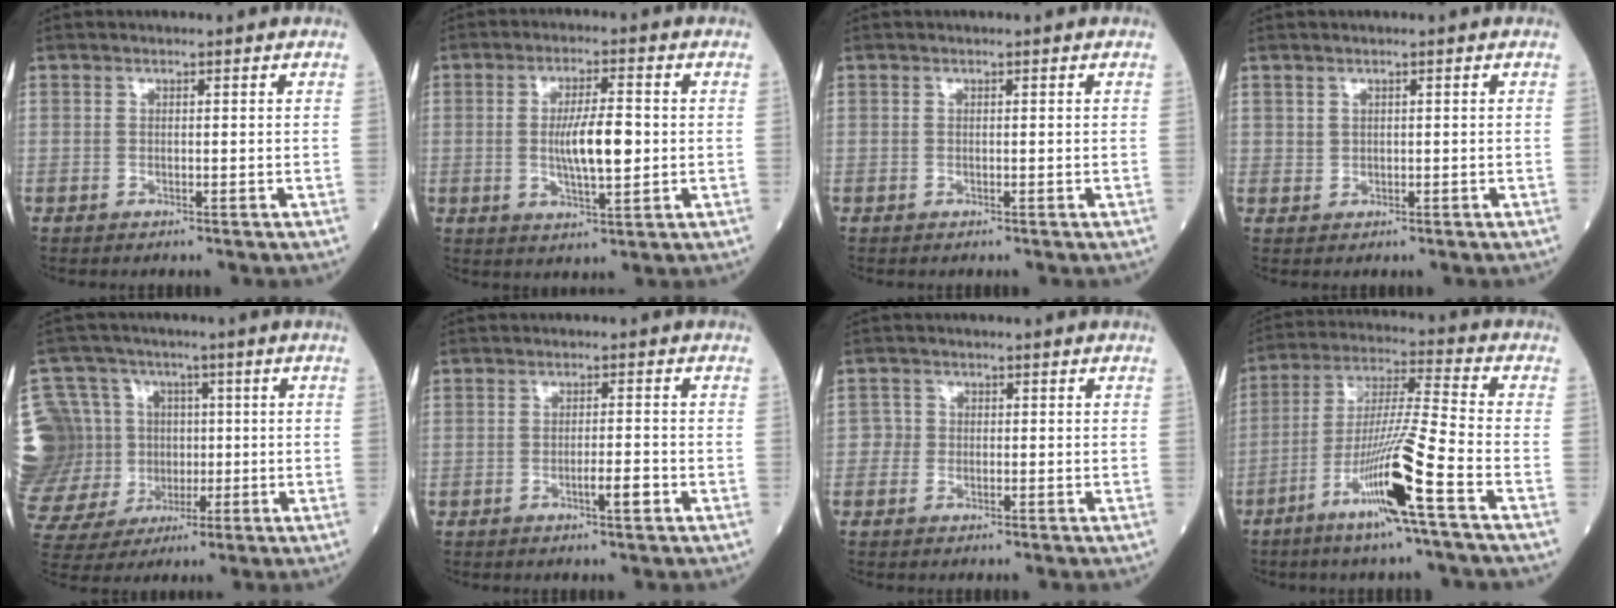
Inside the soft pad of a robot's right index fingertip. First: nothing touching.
{"total": 7.6, "force": [-0.1, 1.5, 7.4], "torque": [-0.136, -0.001, -0.001]}
{"total": 0.0}
{"total": 0.8, "force": [0.4, 0.7, 0.1], "torque": [0.009, -0.001, 0.004]}
{"total": 20.8, "force": [0.5, 18.4, 9.8], "torque": [-0.277, 0.050, 0.037]}
{"total": 2.5, "force": [-1.1, 0.2, 2.3], "torque": [-0.033, 0.000, -0.019]}
{"total": 1.2, "force": [-0.3, 1.2, 0.2], "torque": [0.004, 0.006, -0.009]}
{"total": 13.3, "force": [-6.5, -1.6, 11.5], "torque": [-0.223, -0.015, -0.122]}